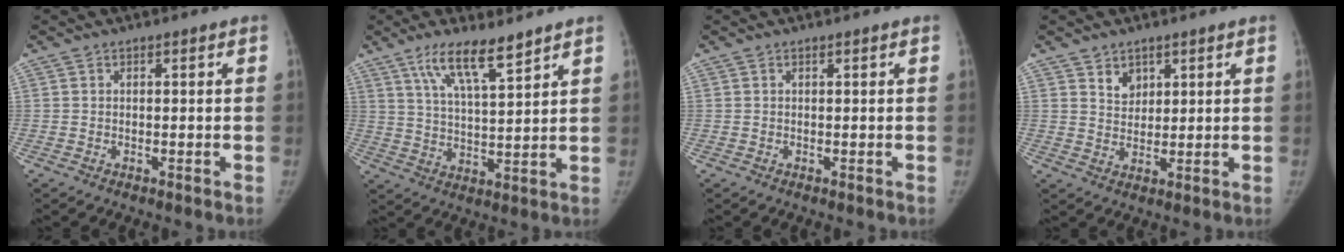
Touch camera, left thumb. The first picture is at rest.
{"total": 9.7, "force": [6.7, 2.0, 6.7], "torque": [-0.114, -0.036, 0.127]}
{"total": 0.0}
{"total": 3.6, "force": [2.3, 2.5, 1.2], "torque": [0.001, -0.019, 0.044]}